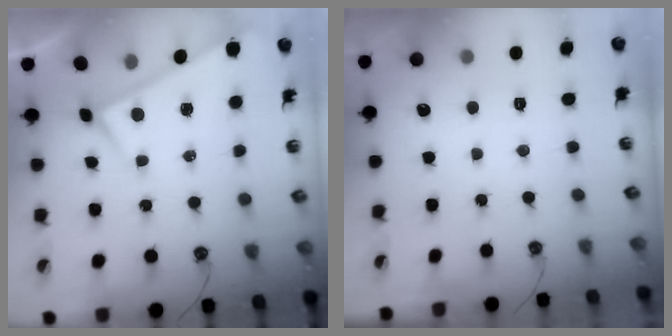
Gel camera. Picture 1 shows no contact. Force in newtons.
{"total": 0.0}